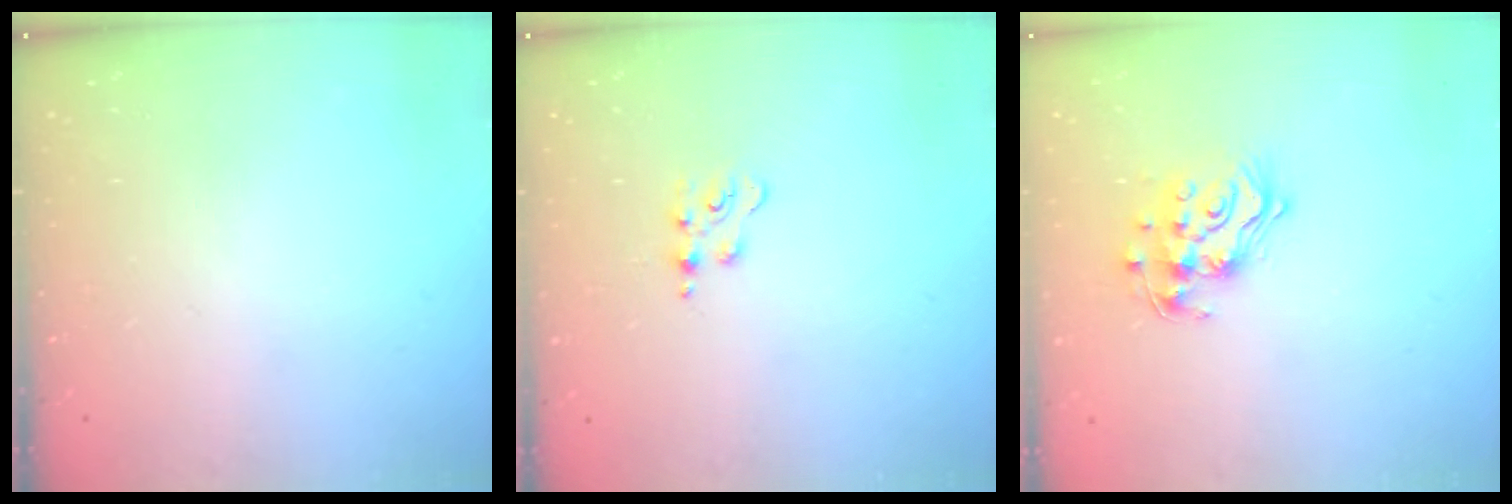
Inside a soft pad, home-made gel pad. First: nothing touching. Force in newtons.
{"total": 3.6, "press": 3.5, "slide": 0.5}
{"total": 14.1, "press": 14.0, "slide": 1.0}